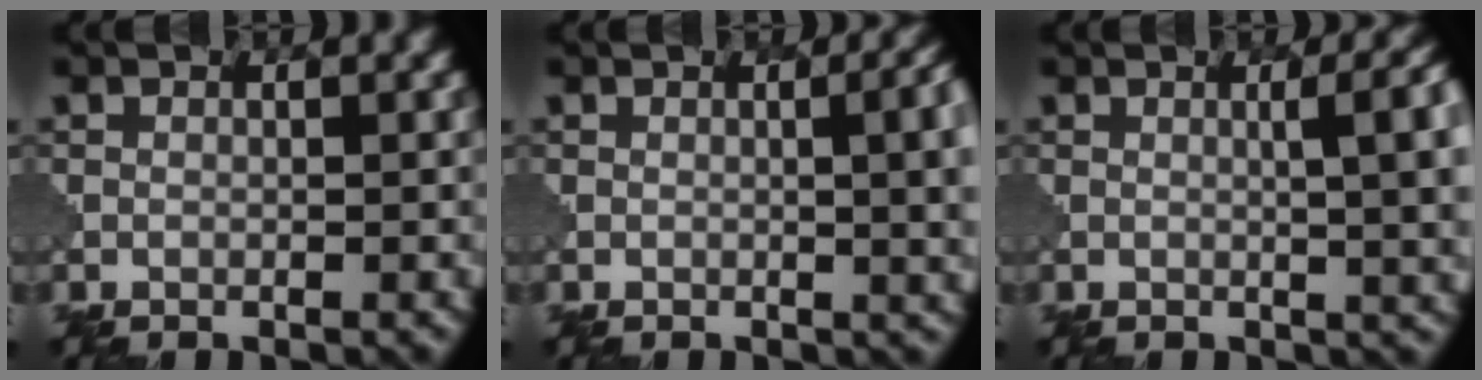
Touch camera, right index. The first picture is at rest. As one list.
[{"total": 6.4, "force": [0.2, 2.8, 5.7], "torque": [-0.034, 0.003, 0.006]}, {"total": 7.2, "force": [0.7, 2.8, 6.6], "torque": [-0.043, 0.013, 0.010]}]